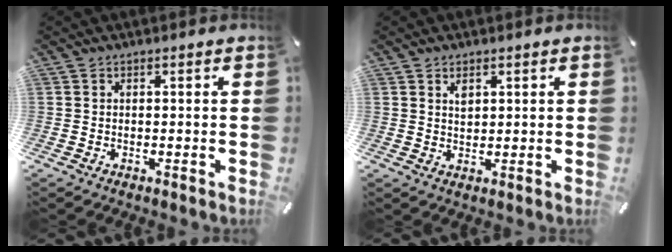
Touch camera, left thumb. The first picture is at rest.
{"total": 2.1, "force": [1.1, 1.4, 1.2], "torque": [-0.017, -0.003, 0.019]}